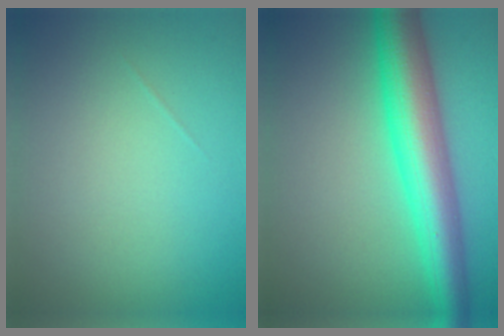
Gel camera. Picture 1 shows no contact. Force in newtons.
{"total": 8.2, "press": 8.2, "slide": 0.1}